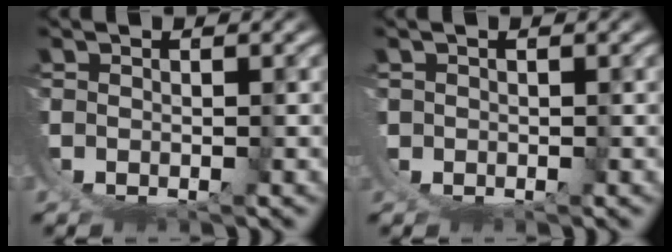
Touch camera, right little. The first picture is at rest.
{"total": 1.5, "force": [-0.5, 1.3, 0.4], "torque": [-0.025, -0.019, 0.000]}